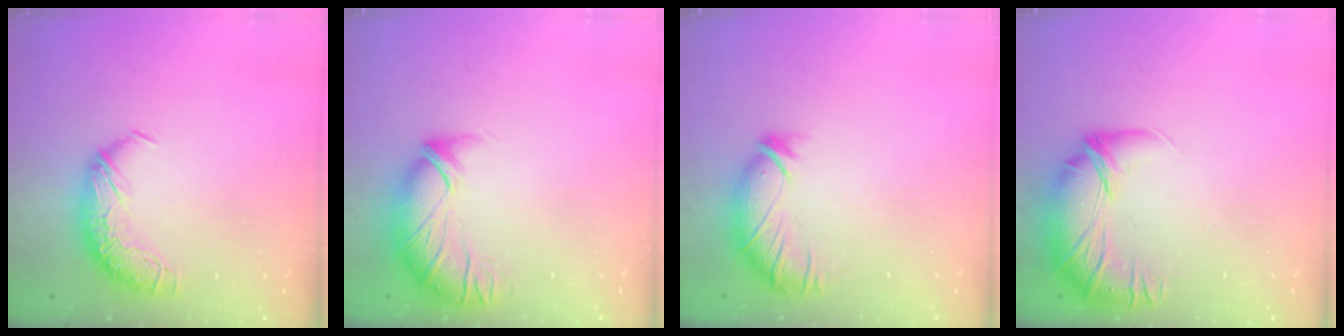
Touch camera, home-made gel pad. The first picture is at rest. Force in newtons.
{"total": 2.9, "press": 1.4, "slide": 2.5}
{"total": 2.9, "press": 2.4, "slide": 1.7}
{"total": 2.7, "press": 1.3, "slide": 2.3}